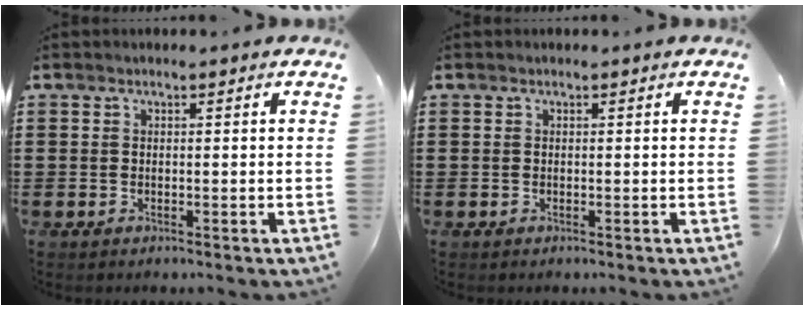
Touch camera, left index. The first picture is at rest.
{"total": 0.0}